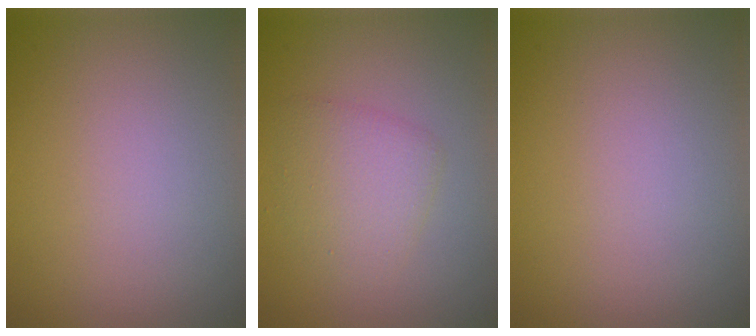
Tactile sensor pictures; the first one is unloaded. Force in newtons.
{"total": 2.8, "press": 2.8, "slide": 0.2}
{"total": 0.0}